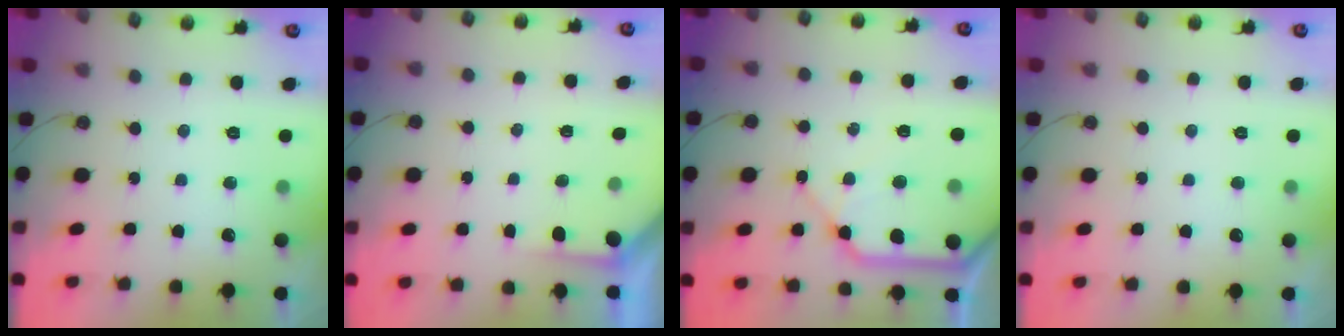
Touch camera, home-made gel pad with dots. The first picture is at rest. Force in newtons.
{"total": 1.7, "press": 1.7, "slide": 0.2}
{"total": 15.0, "press": 14.8, "slide": 2.0}
{"total": 0.0}